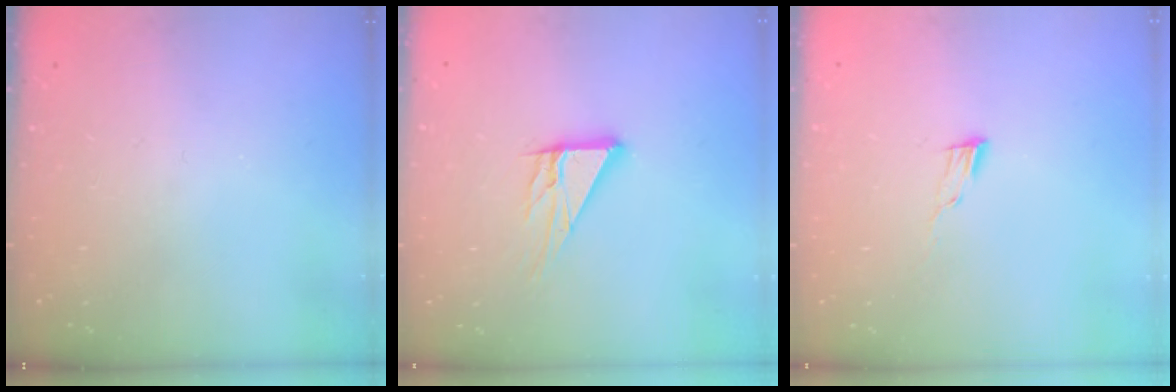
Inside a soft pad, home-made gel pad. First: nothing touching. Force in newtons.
{"total": 10.3, "press": 10.2, "slide": 1.0}
{"total": 4.6, "press": 4.6, "slide": 0.4}